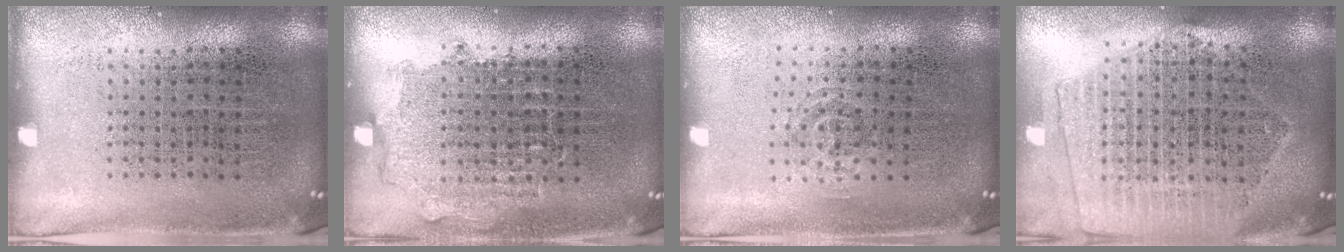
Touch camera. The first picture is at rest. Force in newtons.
{"total": 0.9, "press": 0.8, "slide": 0.4}
{"total": 0.9, "press": 0.6, "slide": 0.7}
{"total": 2.1, "press": 1.9, "slide": 0.8}